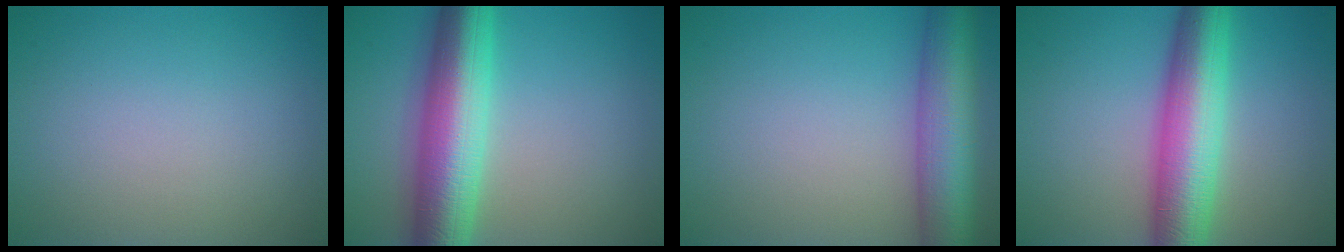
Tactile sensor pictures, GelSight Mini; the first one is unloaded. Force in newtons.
{"total": 9.8, "press": 9.8, "slide": 0.1}
{"total": 8.3, "press": 8.3, "slide": 0.4}
{"total": 9.0, "press": 9.0, "slide": 0.1}